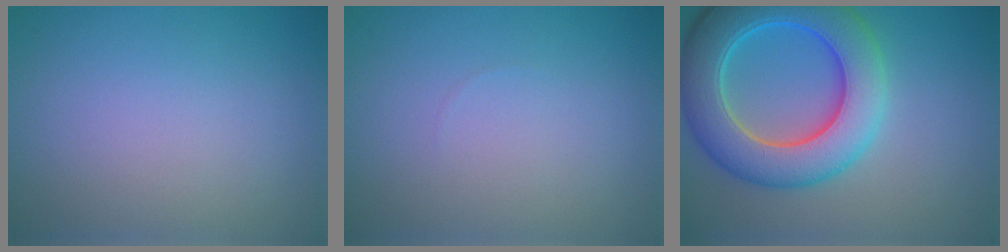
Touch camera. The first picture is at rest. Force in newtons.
{"total": 0.0}
{"total": 9.5, "press": 9.5, "slide": 0.2}